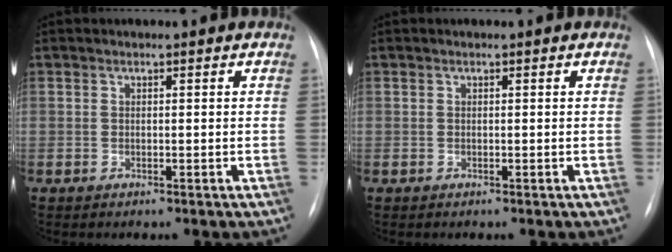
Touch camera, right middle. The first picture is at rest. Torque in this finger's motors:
{"motor_torque": [0.30, -0.41, 0.01, 0.00]}